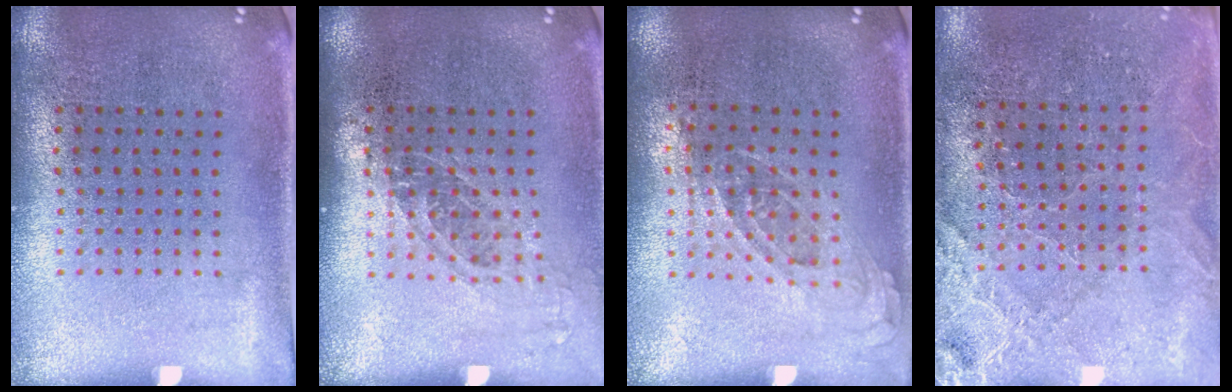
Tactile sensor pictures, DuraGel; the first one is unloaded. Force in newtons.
{"total": 1.2, "press": 1.0, "slide": 0.7}
{"total": 0.8, "press": 0.8, "slide": 0.3}
{"total": 2.8, "press": 2.8, "slide": 0.2}